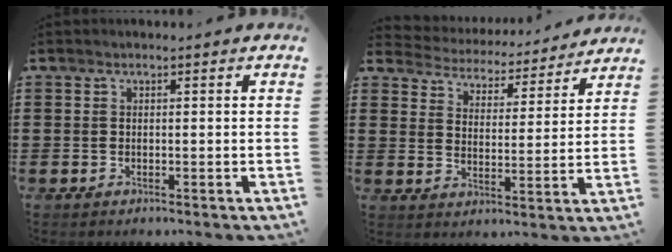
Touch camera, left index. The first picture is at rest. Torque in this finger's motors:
{"motor_torque": [1.19, -0.95, 0.11, -0.04]}